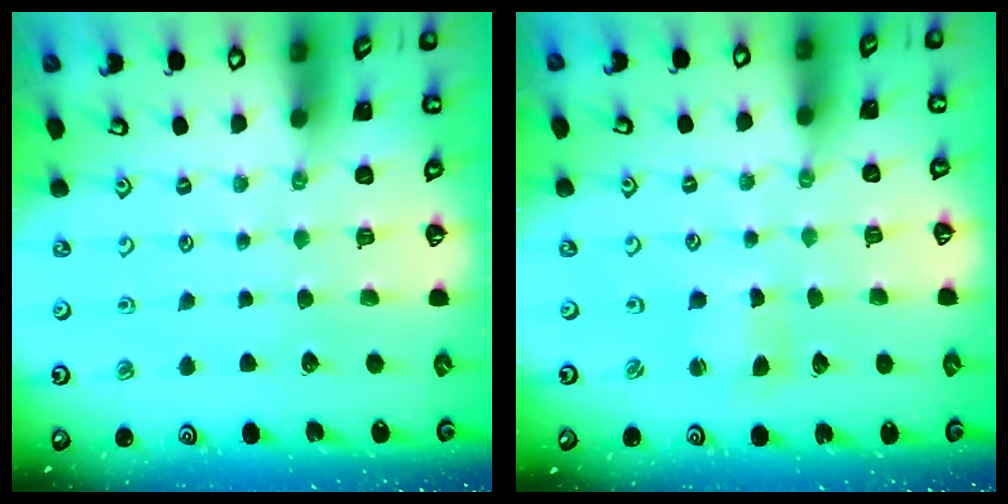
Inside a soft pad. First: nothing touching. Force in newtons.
{"total": 1.7, "press": 1.7, "slide": 0.4}